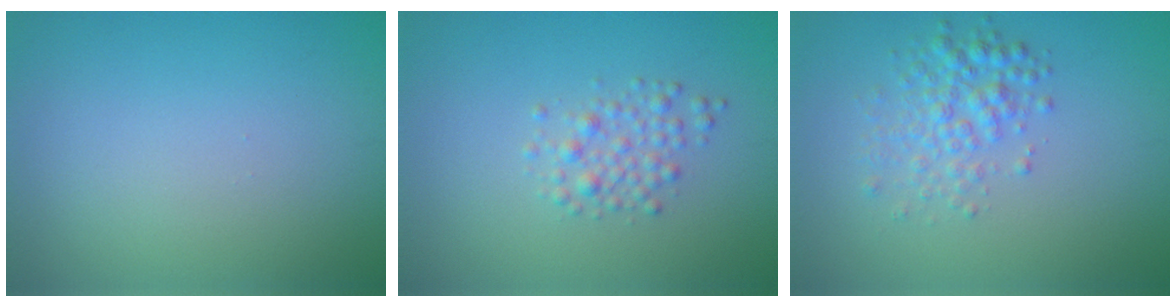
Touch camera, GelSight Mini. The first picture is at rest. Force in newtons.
{"total": 2.1, "press": 2.1, "slide": 0.0}
{"total": 3.0, "press": 3.0, "slide": 0.1}